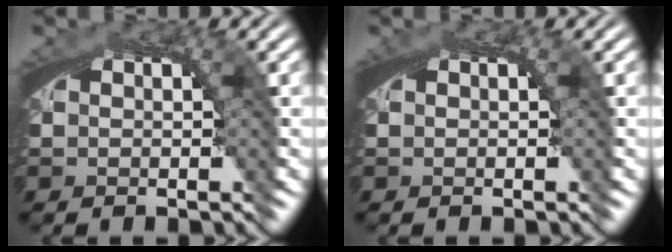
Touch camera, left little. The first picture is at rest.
{"total": 0.6, "force": [0.1, 0.3, 0.5], "torque": [-0.010, -0.002, 0.002]}